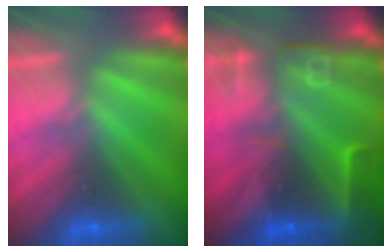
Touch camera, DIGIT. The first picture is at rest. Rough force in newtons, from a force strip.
{"total": 7.5}